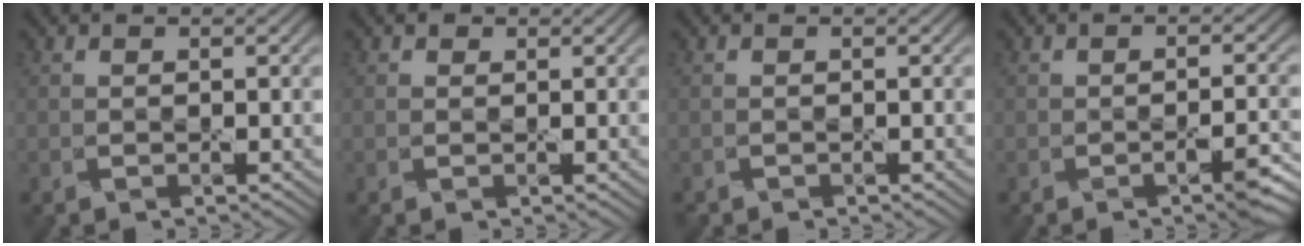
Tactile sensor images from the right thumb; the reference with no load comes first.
{"total": 0.6, "force": [0.3, 0.5, 0.1], "torque": [-0.002, 0.002, 0.000]}
{"total": 0.5, "force": [-0.5, 0.0, -0.2], "torque": [0.000, 0.000, -0.013]}
{"total": 3.1, "force": [-1.9, 0.7, 2.4], "torque": [-0.032, 0.006, -0.026]}